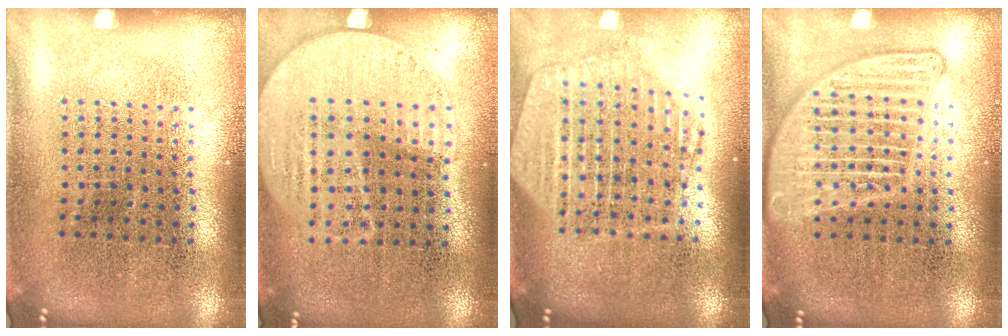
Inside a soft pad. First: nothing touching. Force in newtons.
{"total": 1.2, "press": 1.0, "slide": 0.6}
{"total": 2.3, "press": 2.0, "slide": 1.1}
{"total": 3.0, "press": 2.9, "slide": 0.3}